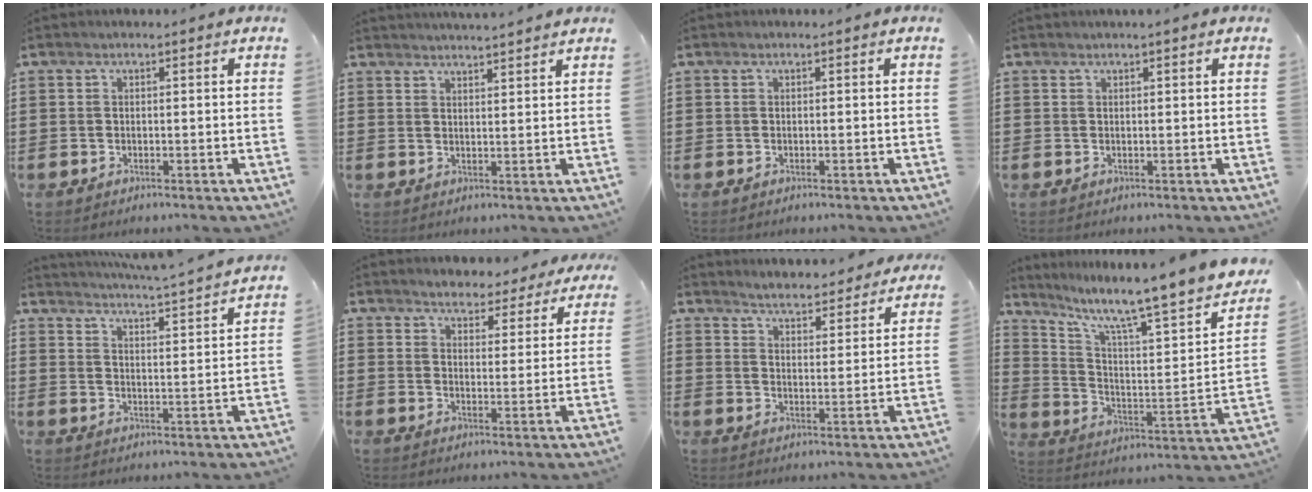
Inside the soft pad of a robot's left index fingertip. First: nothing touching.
{"total": 2.5, "force": [2.5, -0.3, -0.1], "torque": [-0.006, -0.009, 0.048]}
{"total": 0.0}
{"total": 0.5, "force": [0.5, 0.0, 0.2], "torque": [-0.005, -0.001, 0.010]}
{"total": 4.0, "force": [3.8, -0.9, 0.8], "torque": [-0.036, -0.036, 0.059]}
{"total": 3.7, "force": [3.7, 0.8, 0.0], "torque": [-0.019, -0.012, 0.065]}
{"total": 4.2, "force": [4.2, 0.0, 0.3], "torque": [-0.026, -0.028, 0.072]}
{"total": 9.3, "force": [7.6, 0.4, 5.4], "torque": [-0.113, -0.076, 0.111]}